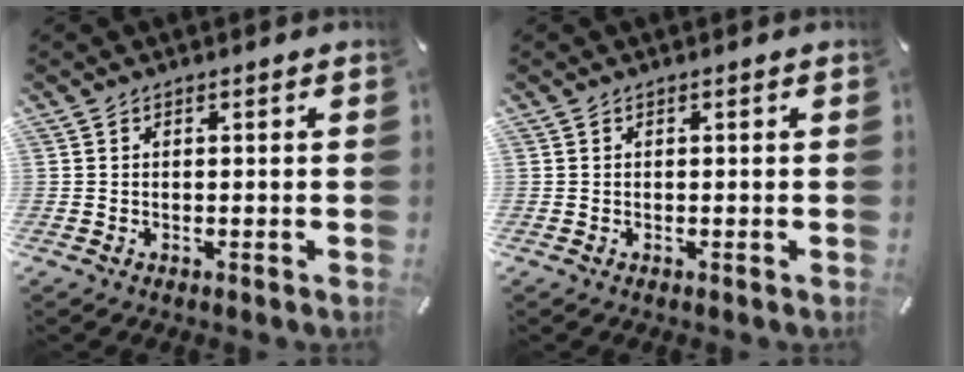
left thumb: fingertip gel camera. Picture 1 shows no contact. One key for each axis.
{"total": 0.0}